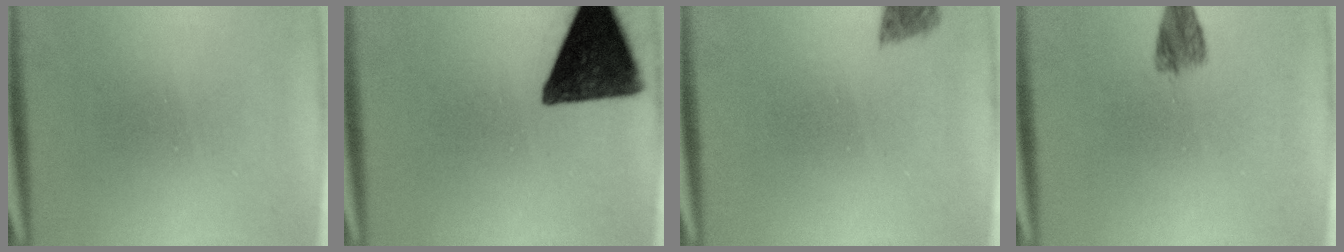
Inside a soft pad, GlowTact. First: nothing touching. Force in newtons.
{"total": 14.5}
{"total": 2.7}
{"total": 2.1}